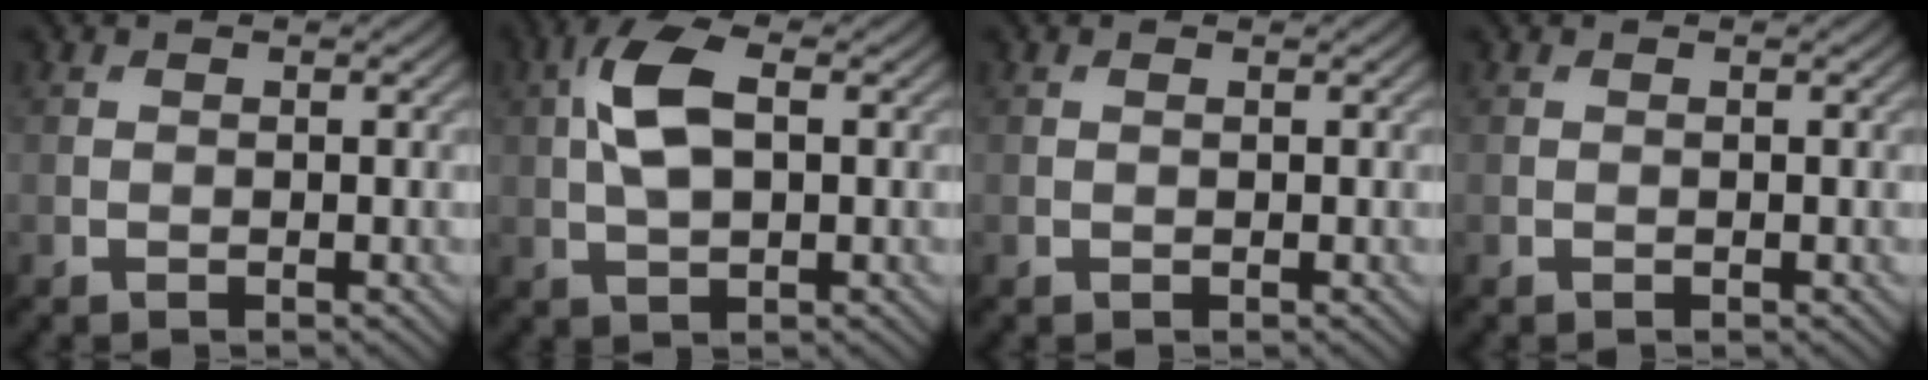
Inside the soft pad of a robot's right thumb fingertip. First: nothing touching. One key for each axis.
{"total": 6.9, "fx": 1.1, "fy": 3.3, "fz": 6.0, "tx": -0.135, "ty": 0.014, "tz": 0.017}
{"total": 0.0}
{"total": 0.0}